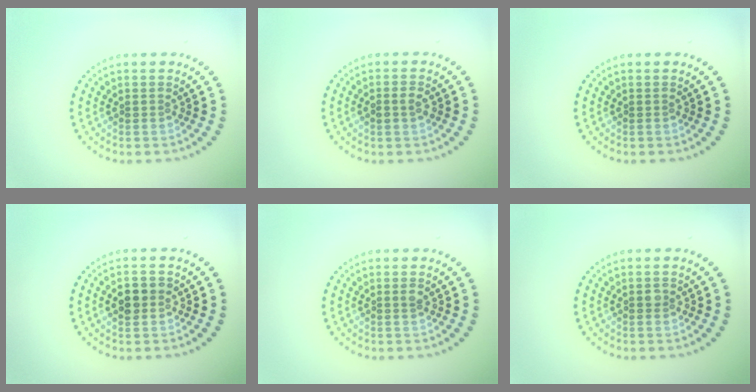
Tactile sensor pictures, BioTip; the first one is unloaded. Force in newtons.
{"total": 1.5, "press": 1.5, "slide": 0.2}
{"total": 0.0}
{"total": 2.2, "press": 2.2, "slide": 0.2}
{"total": 0.6, "press": 0.4, "slide": 0.4}
{"total": 0.7, "press": 0.7, "slide": 0.0}